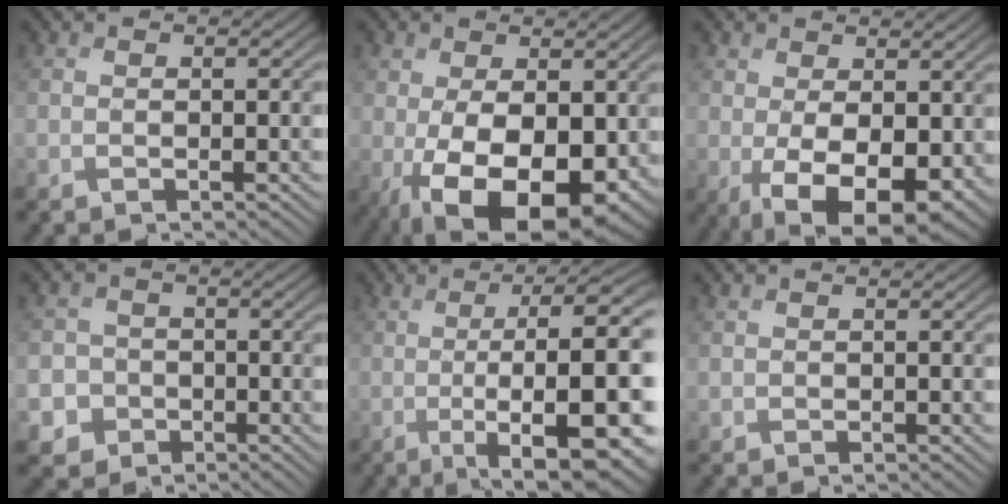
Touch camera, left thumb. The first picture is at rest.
{"total": 14.0, "force": [-3.4, 7.8, 11.1], "torque": [-0.187, -0.032, -0.040]}
{"total": 9.8, "force": [-1.5, 5.6, 7.9], "torque": [-0.145, -0.027, -0.012]}
{"total": 5.4, "force": [-1.9, 4.9, 1.1], "torque": [-0.033, -0.005, -0.058]}
{"total": 16.7, "force": [-2.1, 5.1, 15.8], "torque": [-0.204, -0.008, -0.017]}
{"total": 0.6, "force": [0.1, 0.6, 0.1], "torque": [-0.004, -0.006, 0.007]}